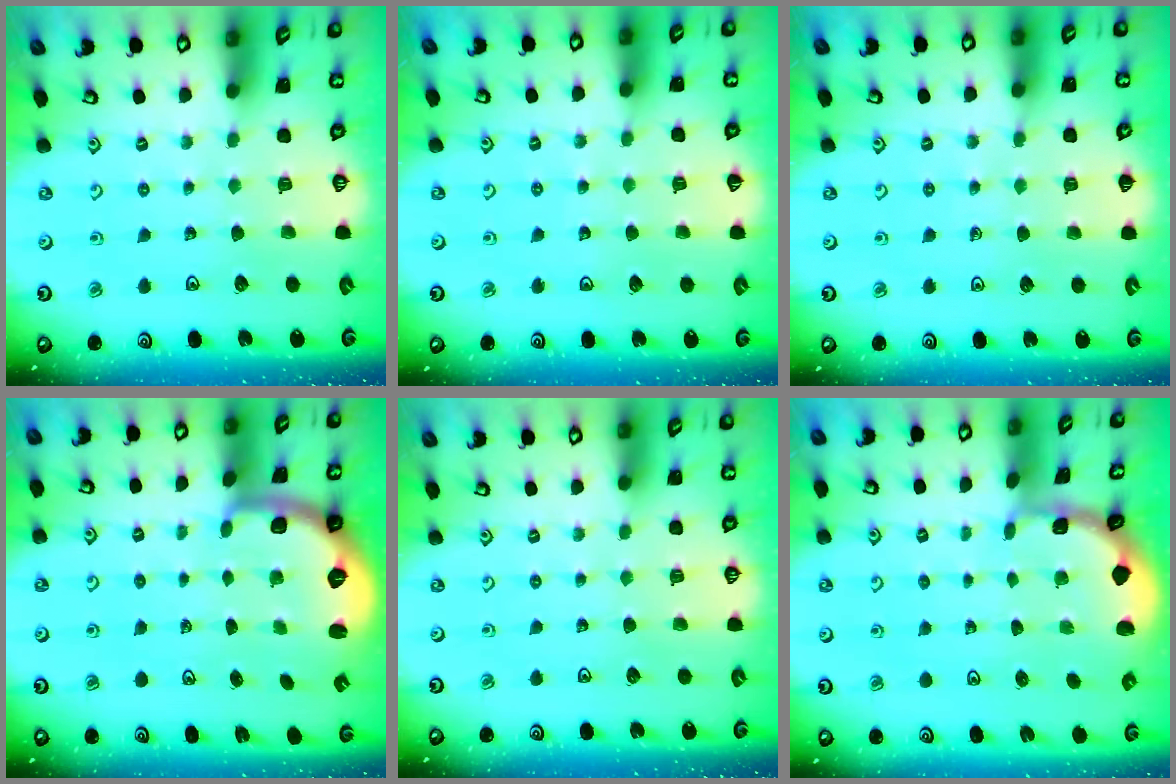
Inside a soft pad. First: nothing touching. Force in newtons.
{"total": 2.8, "press": 2.8, "slide": 0.3}
{"total": 2.7, "press": 2.6, "slide": 0.5}
{"total": 1.8, "press": 1.8, "slide": 0.5}
{"total": 0.0}
{"total": 1.1, "press": 1.1, "slide": 0.1}